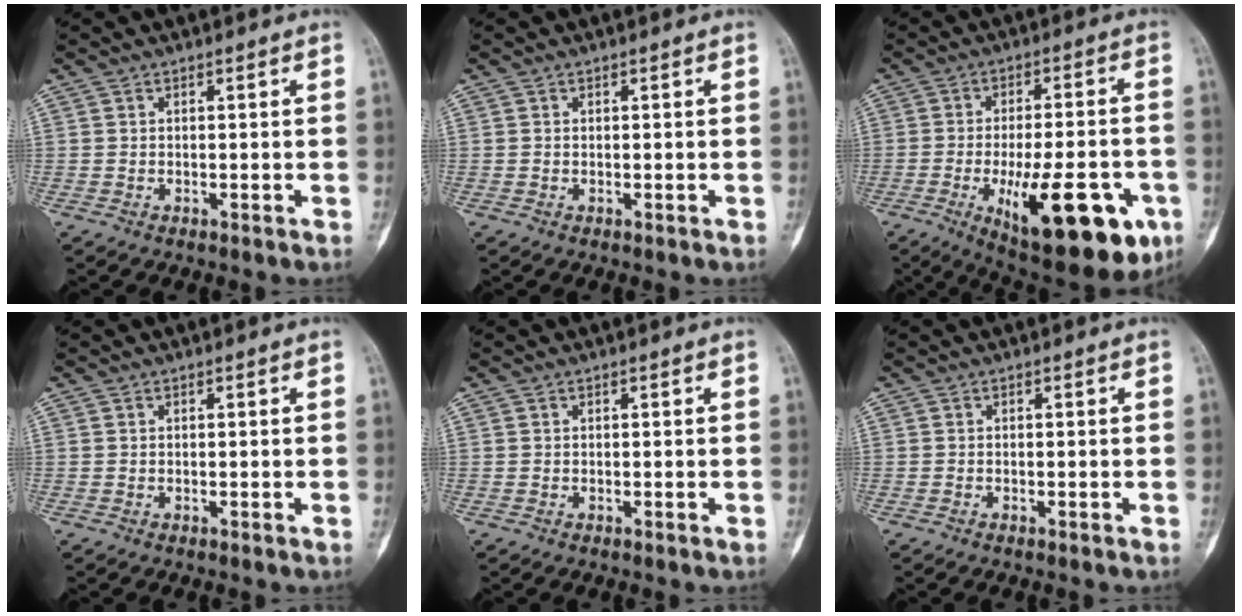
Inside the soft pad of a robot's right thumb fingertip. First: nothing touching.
{"total": 0.0}
{"total": 21.6, "force": [-8.1, 7.7, 18.5], "torque": [-0.224, 0.008, -0.100]}
{"total": 0.0}
{"total": 0.0}
{"total": 0.0}